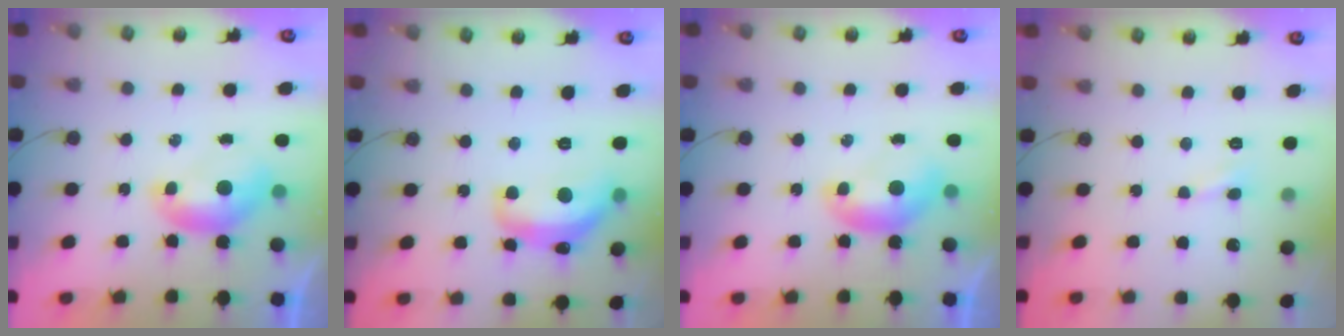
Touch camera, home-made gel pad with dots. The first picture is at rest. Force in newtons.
{"total": 8.3, "press": 8.3, "slide": 0.7}
{"total": 0.0}
{"total": 0.9, "press": 0.8, "slide": 0.4}